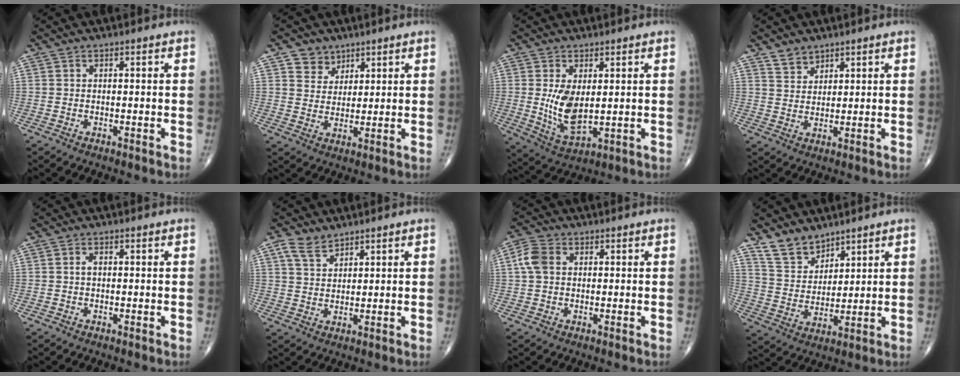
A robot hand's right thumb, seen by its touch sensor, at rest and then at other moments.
{"total": 4.7, "force": [3.0, 3.6, 0.5], "torque": [0.013, -0.021, 0.054]}
{"total": 8.5, "force": [0.9, 4.3, 7.3], "torque": [-0.130, -0.023, 0.032]}
{"total": 3.4, "force": [2.8, 1.9, 0.6], "torque": [0.007, -0.018, 0.052]}
{"total": 0.9, "force": [0.0, 0.5, 0.7], "torque": [-0.011, 0.004, -0.001]}
{"total": 4.3, "force": [3.2, 2.2, 1.8], "torque": [-0.029, -0.014, 0.067]}
{"total": 4.7, "force": [0.9, 3.4, 3.1], "torque": [-0.067, 0.012, 0.012]}
{"total": 7.7, "force": [6.2, 4.0, 2.1], "torque": [-0.020, -0.041, 0.131]}